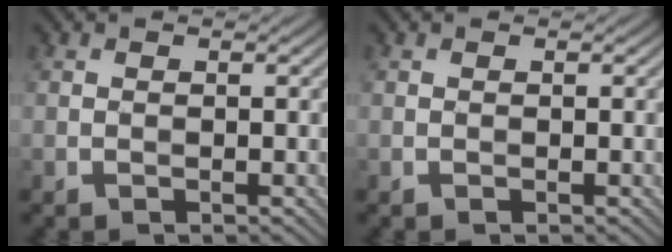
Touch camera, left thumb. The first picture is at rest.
{"total": 0.0}